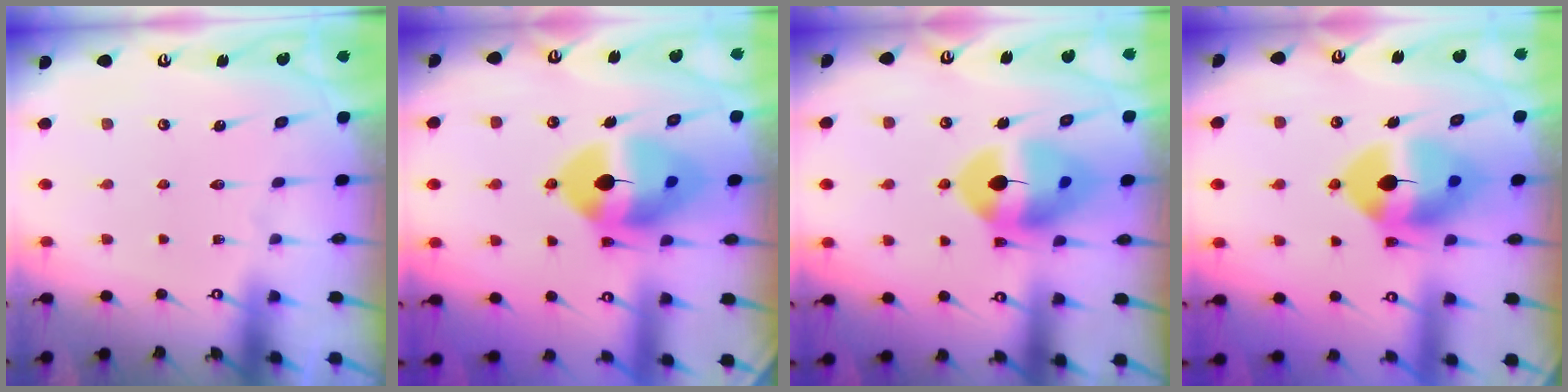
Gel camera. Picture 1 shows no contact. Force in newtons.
{"total": 13.1, "press": 12.9, "slide": 1.9}
{"total": 12.1, "press": 11.9, "slide": 1.9}
{"total": 12.0, "press": 11.8, "slide": 2.2}